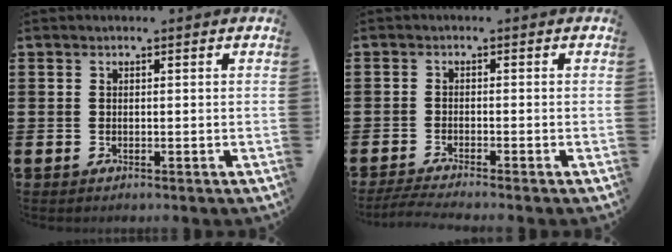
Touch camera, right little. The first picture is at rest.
{"total": 1.8, "force": [-1.4, 0.0, 1.0], "torque": [-0.016, 0.002, -0.027]}